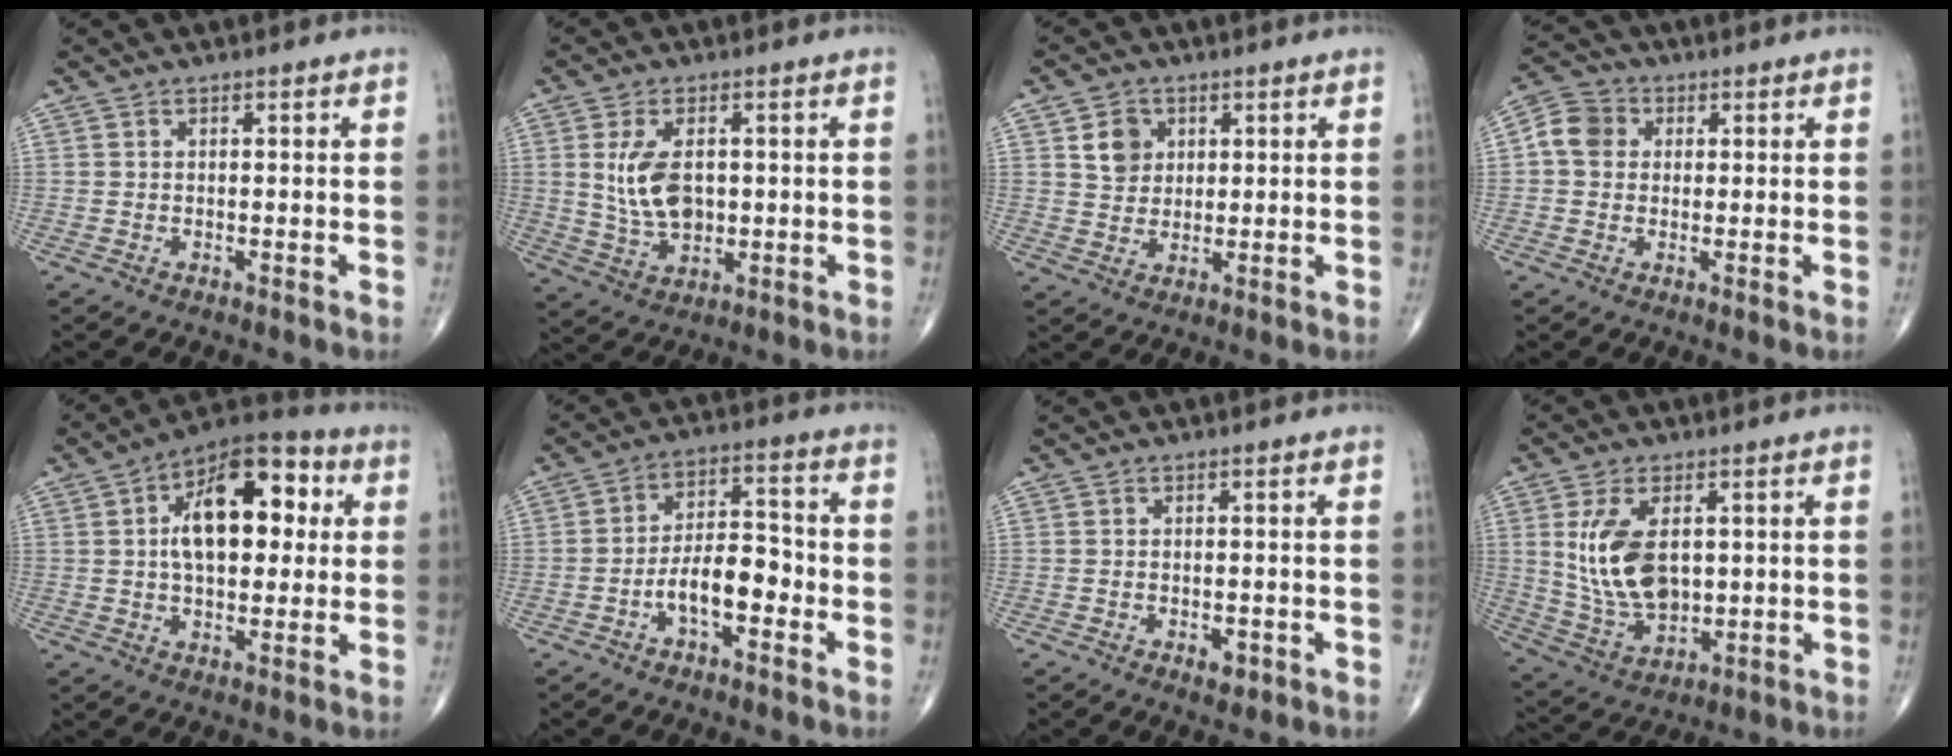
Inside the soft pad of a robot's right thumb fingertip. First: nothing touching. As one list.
[{"total": 8.8, "force": [1.1, 5.3, 7.0], "torque": [-0.125, -0.008, 0.031]}, {"total": 5.4, "force": [1.9, 4.5, 2.3], "torque": [-0.018, -0.009, 0.034]}, {"total": 6.0, "force": [0.8, 5.2, 2.9], "torque": [-0.042, 0.013, 0.004]}, {"total": 17.7, "force": [3.6, 9.6, 14.5], "torque": [-0.191, 0.020, 0.049]}, {"total": 9.1, "force": [-3.3, 4.3, 7.3], "torque": [-0.112, 0.039, -0.062]}, {"total": 2.4, "force": [-1.0, 1.4, 1.8], "torque": [-0.021, 0.000, -0.010]}, {"total": 12.9, "force": [2.1, 7.5, 10.3], "torque": [-0.190, -0.014, 0.054]}]